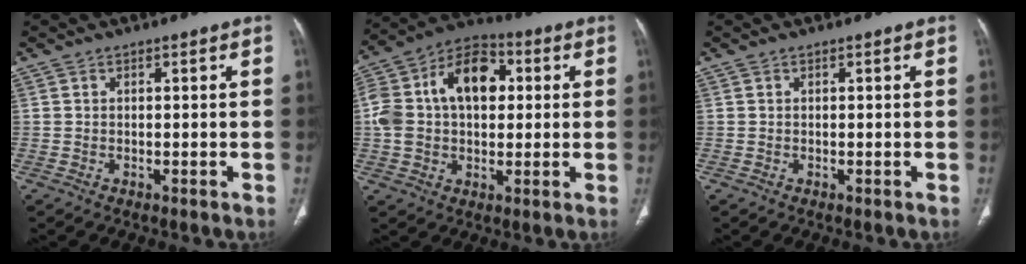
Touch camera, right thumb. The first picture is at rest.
{"total": 17.8, "force": [2.8, 11.6, 13.1], "torque": [-0.221, 0.033, 0.042]}
{"total": 0.0}